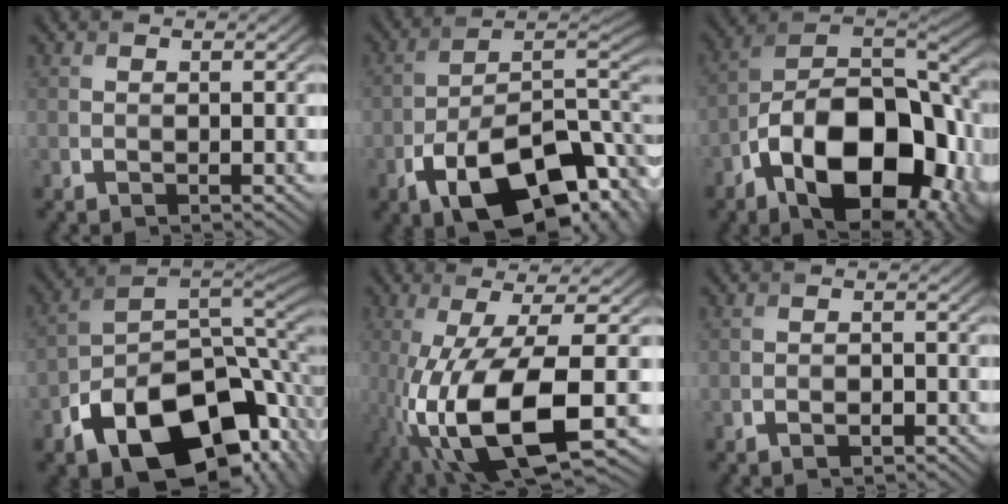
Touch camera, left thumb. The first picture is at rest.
{"total": 17.1, "force": [-8.2, 9.1, 11.9], "torque": [-0.192, -0.034, -0.124]}
{"total": 18.3, "force": [-7.9, 10.3, 13.0], "torque": [-0.212, -0.024, -0.135]}
{"total": 16.7, "force": [-7.5, 10.4, 10.6], "torque": [-0.180, -0.033, -0.117]}
{"total": 13.3, "force": [-4.4, 3.8, 12.0], "torque": [-0.240, -0.019, -0.069]}
{"total": 1.3, "force": [-1.0, 0.6, 0.5], "torque": [-0.007, 0.000, -0.018]}